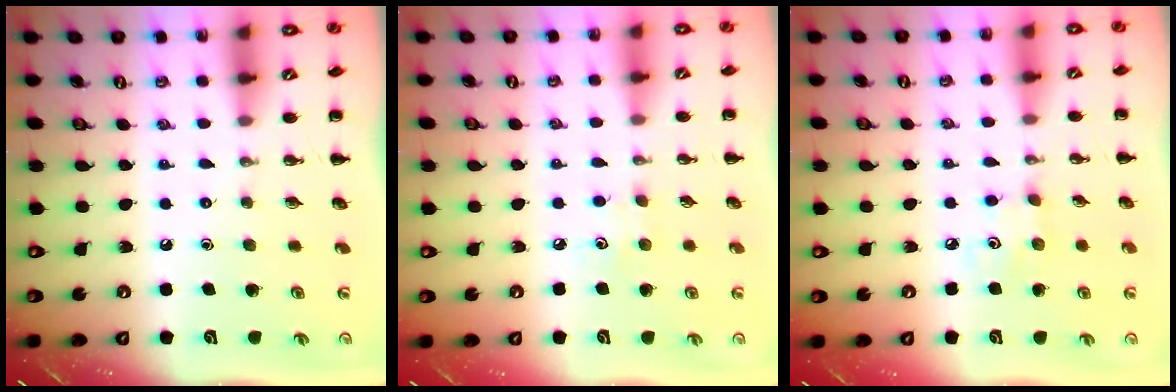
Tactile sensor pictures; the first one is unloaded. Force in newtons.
{"total": 3.4, "press": 3.3, "slide": 0.8}
{"total": 3.1, "press": 3.0, "slide": 0.7}